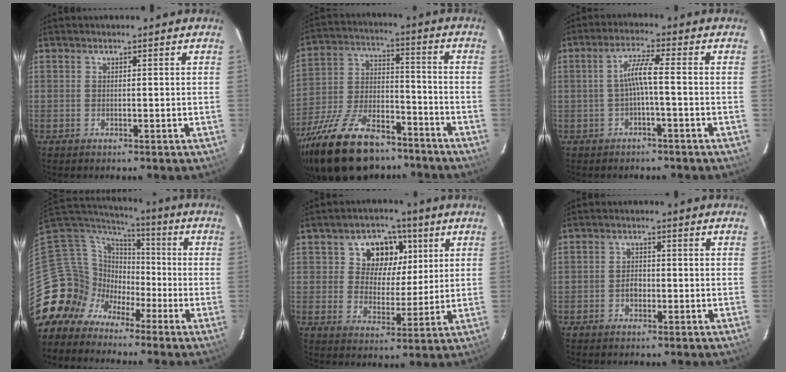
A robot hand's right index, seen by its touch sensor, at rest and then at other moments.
{"total": 24.3, "force": [-17.6, 10.6, 12.9], "torque": [-0.266, -0.015, -0.282]}
{"total": 4.1, "force": [-1.1, -0.3, 4.0], "torque": [-0.084, 0.007, -0.020]}
{"total": 11.1, "force": [-6.1, 9.2, 1.2], "torque": [-0.049, 0.039, -0.131]}
{"total": 9.7, "force": [3.5, 7.7, 4.6], "torque": [-0.084, 0.011, 0.057]}
{"total": 1.9, "force": [-0.7, 1.4, 1.1], "torque": [-0.020, 0.007, -0.013]}